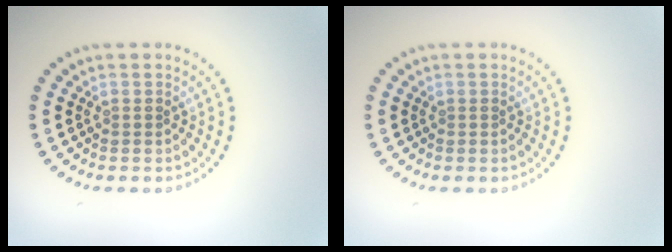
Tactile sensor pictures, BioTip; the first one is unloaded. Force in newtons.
{"total": 0.0}